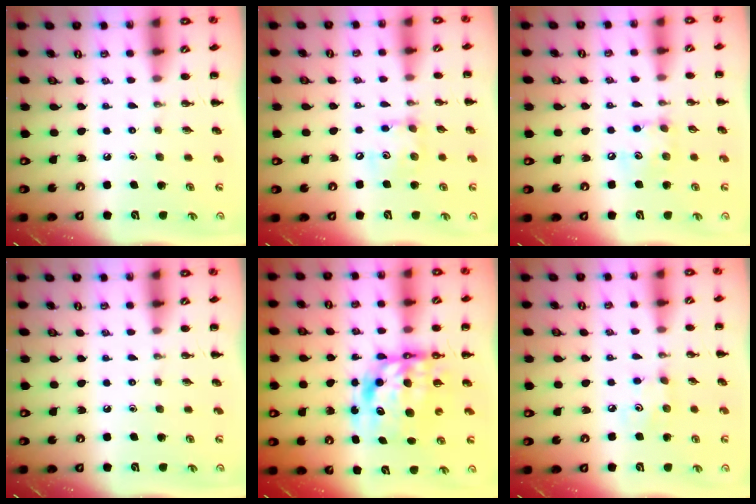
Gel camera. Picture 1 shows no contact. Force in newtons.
{"total": 7.4, "press": 7.4, "slide": 1.0}
{"total": 7.6, "press": 7.5, "slide": 0.6}
{"total": 0.0}
{"total": 10.4, "press": 10.0, "slide": 2.8}
{"total": 3.2, "press": 3.1, "slide": 0.6}